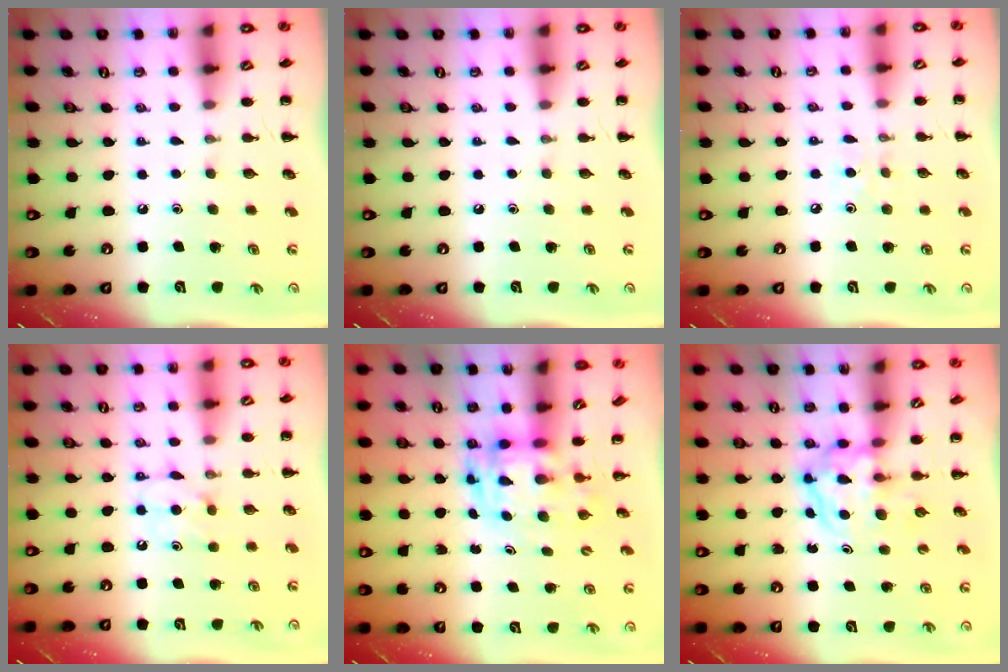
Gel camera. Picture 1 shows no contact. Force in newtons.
{"total": 0.0}
{"total": 4.7, "press": 4.3, "slide": 1.7}
{"total": 6.8, "press": 6.6, "slide": 1.8}
{"total": 3.2, "press": 3.1, "slide": 0.6}
{"total": 3.9, "press": 3.9, "slide": 0.5}